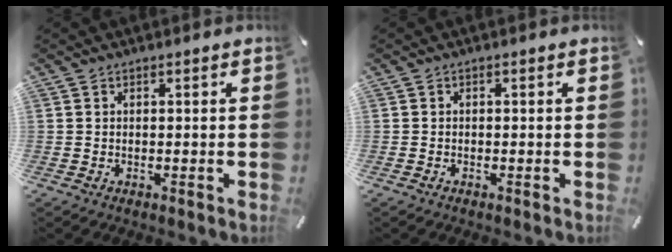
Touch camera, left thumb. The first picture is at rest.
{"total": 0.0}